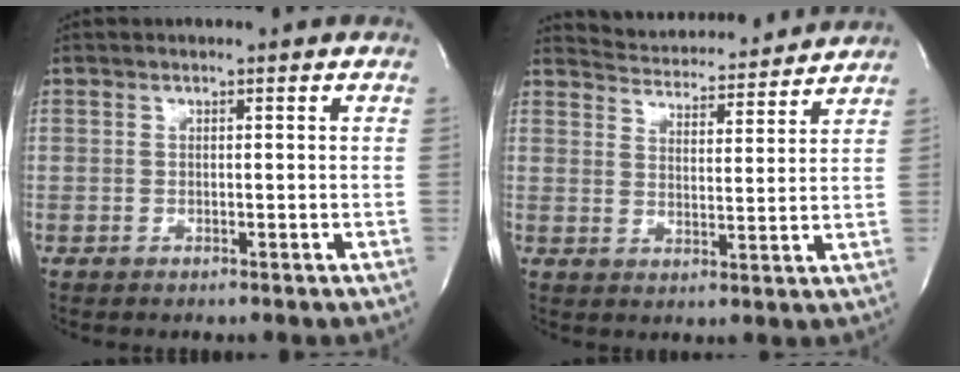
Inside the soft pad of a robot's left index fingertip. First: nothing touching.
{"total": 12.0, "force": [11.8, 1.2, 1.9], "torque": [-0.032, 0.005, 0.164]}